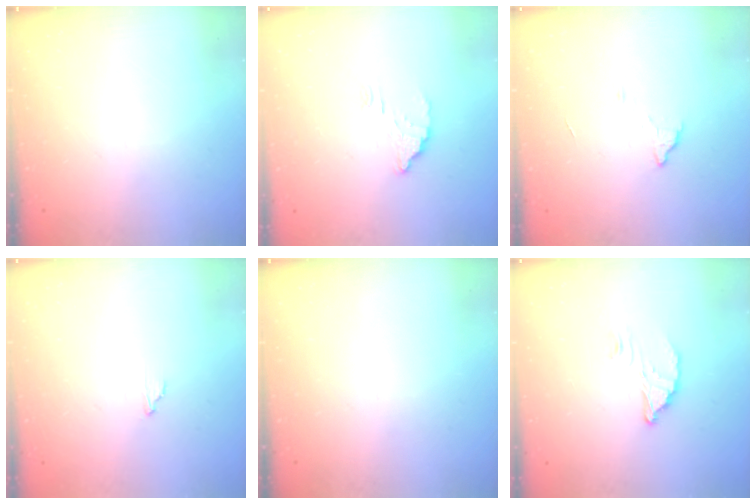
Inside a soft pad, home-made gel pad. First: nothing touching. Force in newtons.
{"total": 2.5, "press": 2.5, "slide": 0.2}
{"total": 3.5, "press": 3.5, "slide": 0.3}
{"total": 2.3, "press": 2.3, "slide": 0.1}
{"total": 0.0}
{"total": 3.4, "press": 3.4, "slide": 0.1}